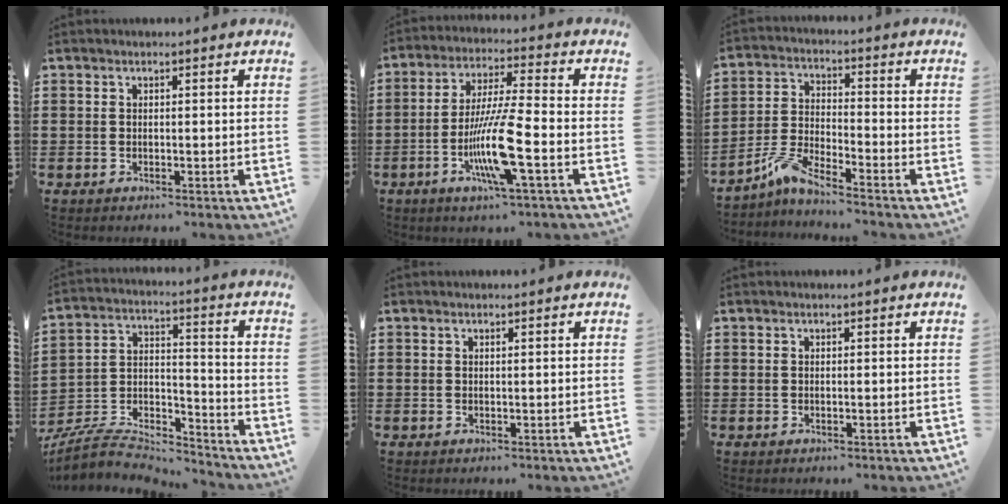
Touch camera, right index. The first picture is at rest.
{"total": 11.5, "force": [-4.0, 1.2, 10.7], "torque": [-0.215, -0.012, -0.079]}
{"total": 5.4, "force": [-4.7, 0.3, 2.6], "torque": [-0.081, -0.013, -0.099]}
{"total": 7.5, "force": [-7.1, 1.6, 2.0], "torque": [-0.047, 0.002, -0.143]}
{"total": 0.0}
{"total": 0.0}